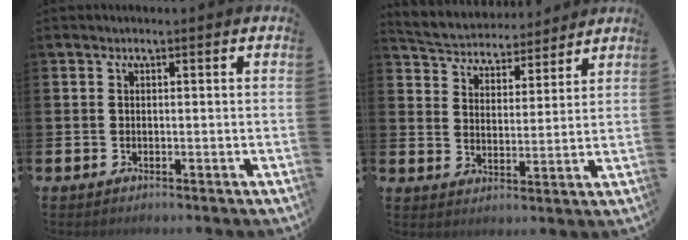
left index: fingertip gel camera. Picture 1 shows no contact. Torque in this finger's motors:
{"motor_torque": [1.13, -0.99, 0.10, 0.01]}